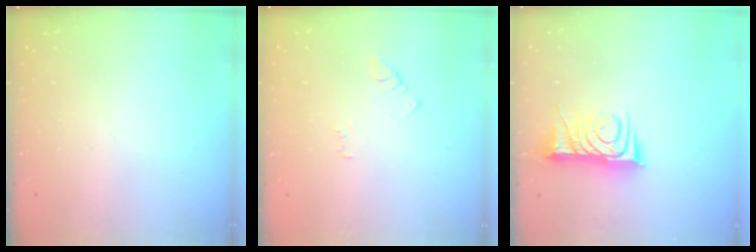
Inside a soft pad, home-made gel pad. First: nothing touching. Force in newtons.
{"total": 3.2, "press": 3.2, "slide": 0.4}
{"total": 8.4, "press": 8.3, "slide": 1.0}